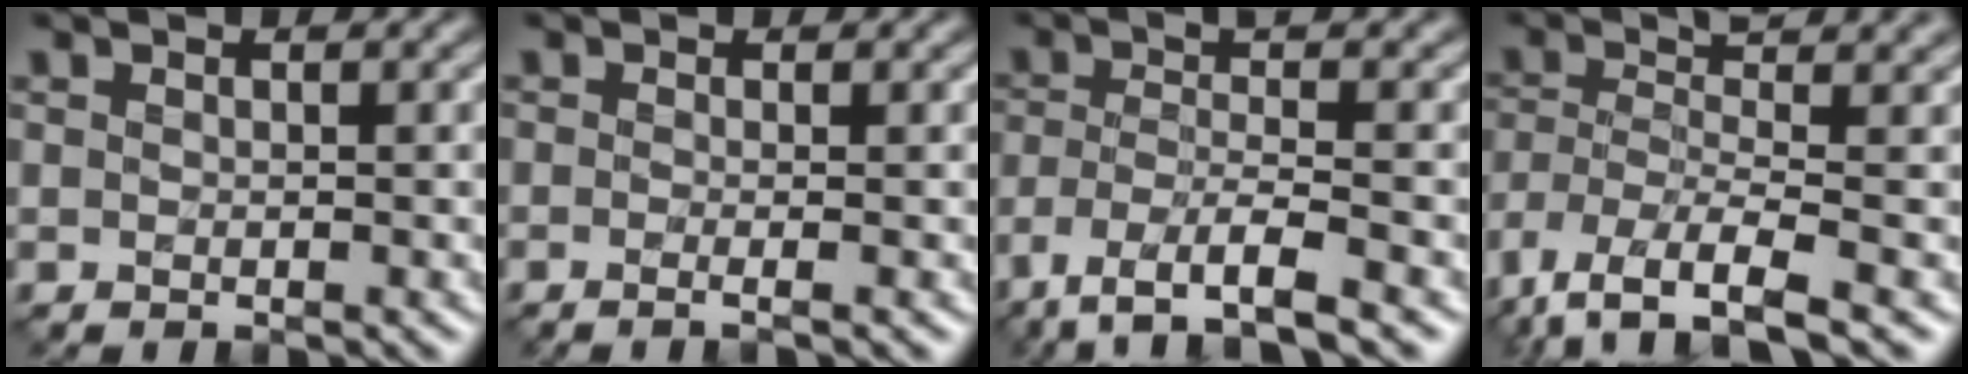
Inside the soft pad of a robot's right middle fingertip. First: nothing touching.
{"total": 2.0, "force": [-0.3, 0.9, 1.8], "torque": [-0.016, -0.011, -0.025]}
{"total": 6.1, "force": [-3.6, 1.1, 4.8], "torque": [-0.085, -0.009, -0.072]}
{"total": 7.8, "force": [-3.9, 2.1, 6.4], "torque": [-0.120, -0.003, -0.083]}